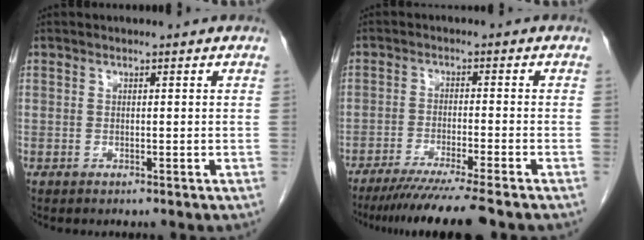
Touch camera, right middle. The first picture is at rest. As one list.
[{"total": 10.8, "force": [-9.0, -1.5, 5.7], "torque": [-0.064, -0.035, -0.140]}]